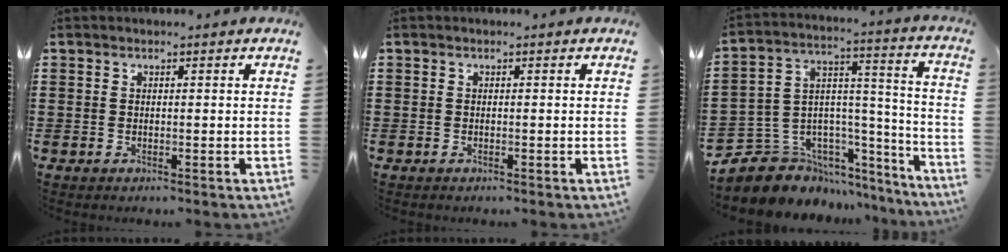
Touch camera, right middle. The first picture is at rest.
{"total": 0.0}
{"total": 7.6, "force": [-5.7, 5.1, 0.0], "torque": [-0.025, -0.005, -0.105]}